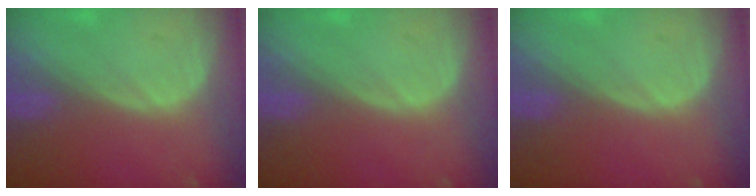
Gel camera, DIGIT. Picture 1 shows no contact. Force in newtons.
{"total": 0.0}
{"total": 0.0}